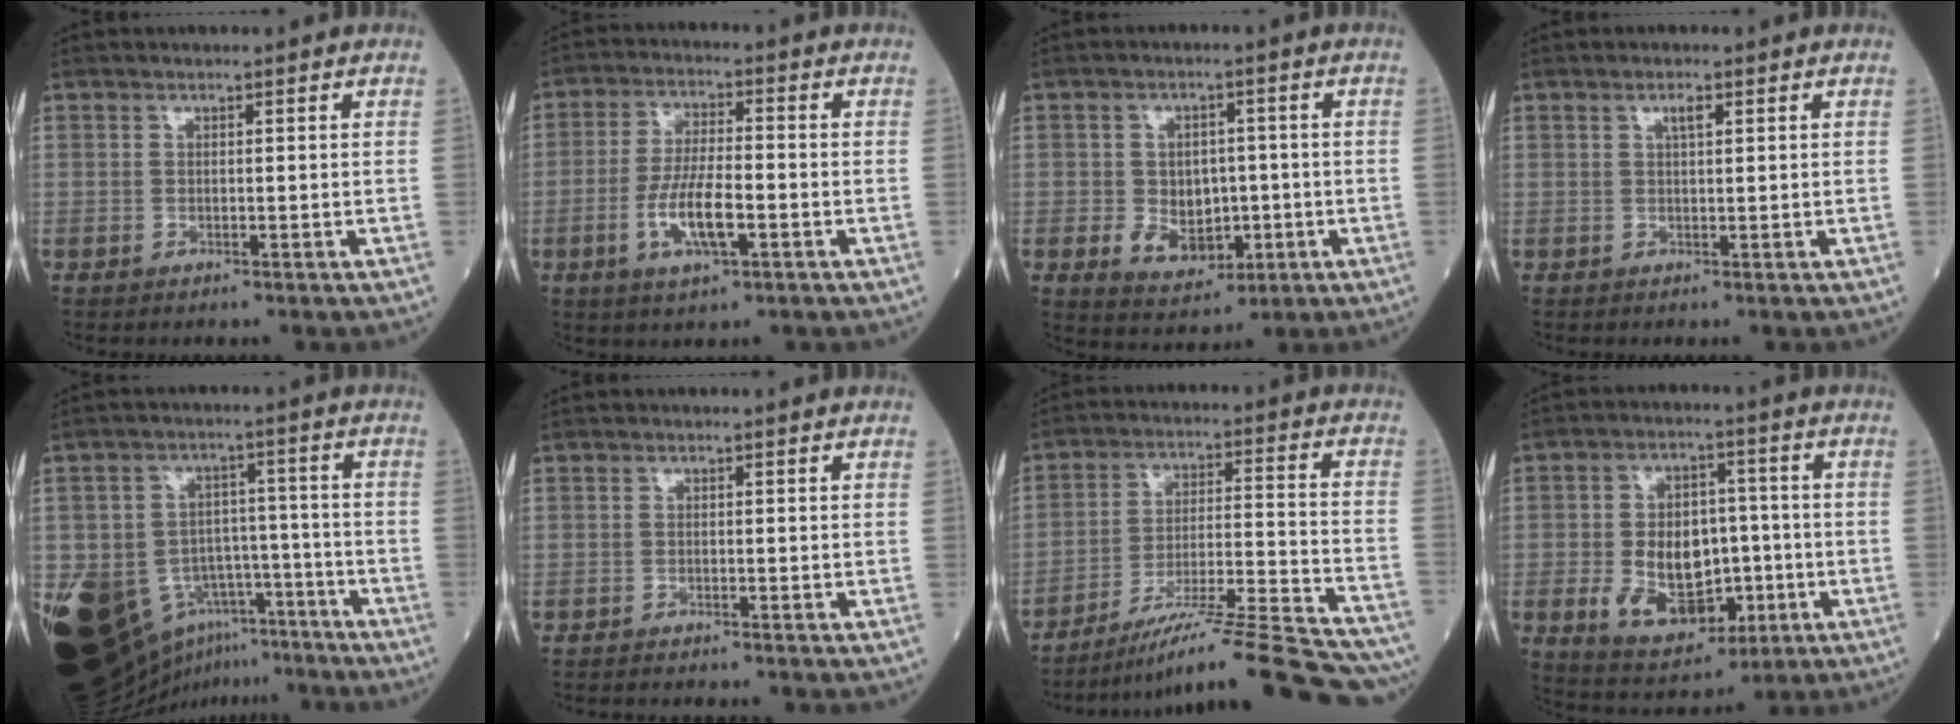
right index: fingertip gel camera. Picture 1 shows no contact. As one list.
[{"total": 8.0, "force": [-2.5, 2.0, 7.3], "torque": [-0.152, -0.001, -0.042]}, {"total": 6.8, "force": [-1.2, 5.0, 4.5], "torque": [-0.070, 0.002, -0.008]}, {"total": 1.4, "force": [0.9, 0.2, 1.0], "torque": [-0.025, 0.004, 0.015]}, {"total": 21.6, "force": [-12.0, 14.2, 11.1], "torque": [-0.256, 0.023, -0.173]}, {"total": 1.4, "force": [-1.4, -0.1, 0.5], "torque": [-0.008, -0.002, -0.021]}, {"total": 21.0, "force": [-18.1, -0.7, 10.7], "torque": [-0.113, 0.003, -0.275]}, {"total": 12.4, "force": [-2.5, 7.8, 9.3], "torque": [-0.172, 0.007, -0.027]}]